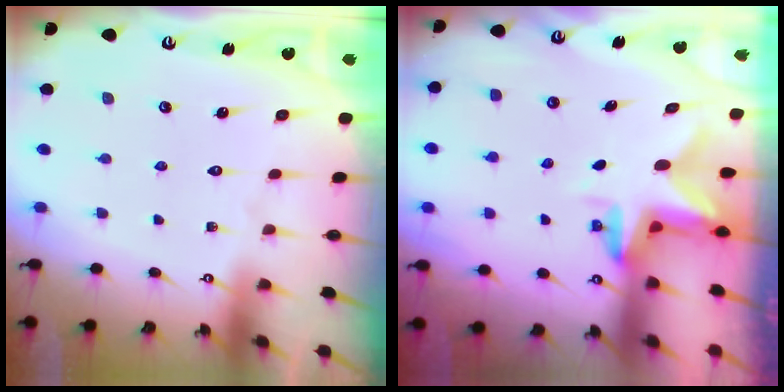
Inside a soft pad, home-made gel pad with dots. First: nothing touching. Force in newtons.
{"total": 2.7, "press": 2.7, "slide": 0.2}